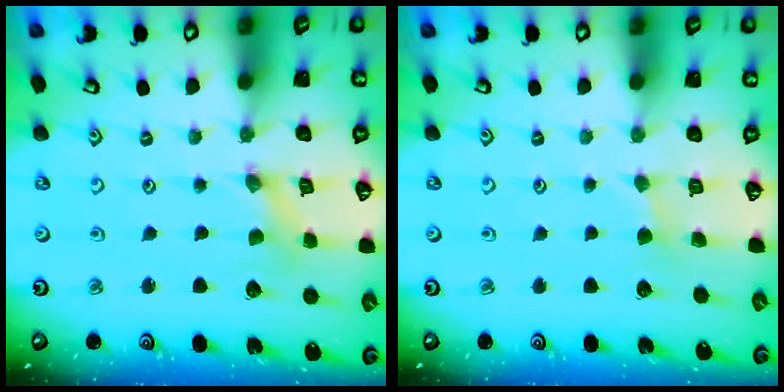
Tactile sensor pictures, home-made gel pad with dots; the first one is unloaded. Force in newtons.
{"total": 1.1, "press": 1.1, "slide": 0.3}